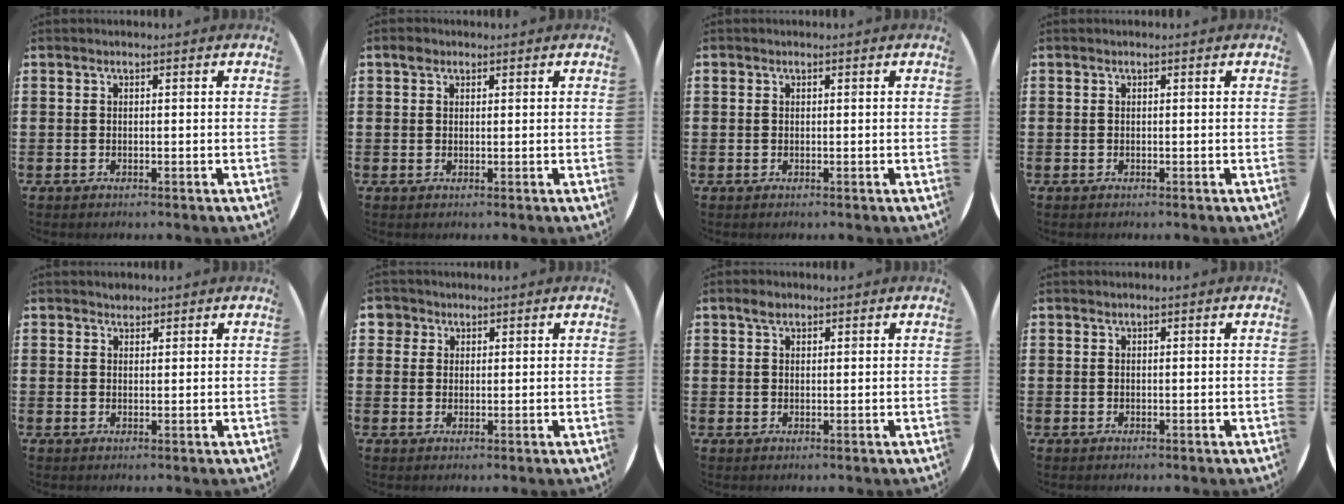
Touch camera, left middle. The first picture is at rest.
{"total": 1.1, "force": [0.8, 0.8, 0.3], "torque": [0.001, 0.001, 0.013]}
{"total": 0.0}
{"total": 0.0}
{"total": 1.3, "force": [1.2, 0.6, -0.1], "torque": [0.008, -0.003, 0.022]}
{"total": 2.3, "force": [1.6, 1.7, 0.1], "torque": [-0.002, 0.004, 0.029]}
{"total": 1.7, "force": [1.3, 0.7, 0.9], "torque": [-0.012, 0.002, 0.021]}
{"total": 0.0}